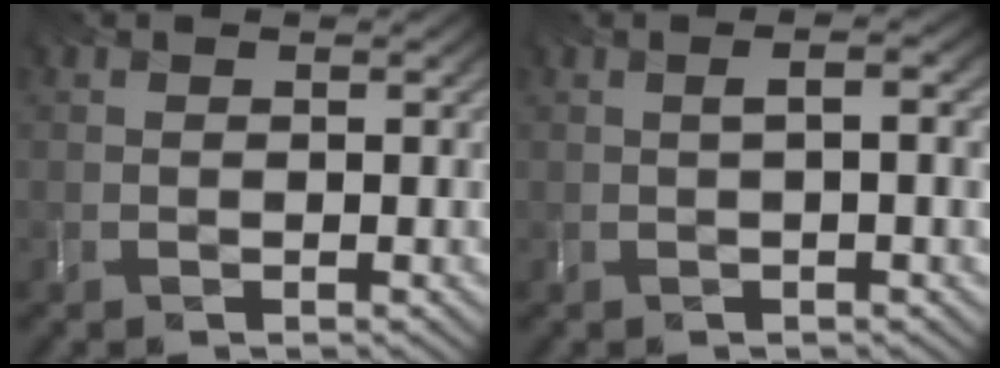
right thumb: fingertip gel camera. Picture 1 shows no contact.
{"total": 2.7, "force": [-0.2, 0.6, 2.6], "torque": [-0.039, 0.008, -0.007]}